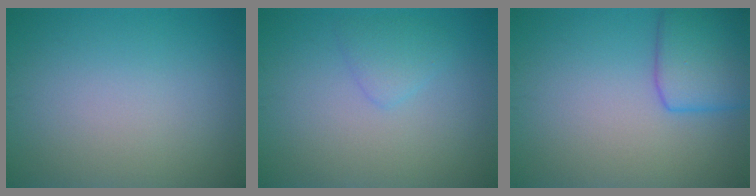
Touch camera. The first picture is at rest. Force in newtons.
{"total": 1.6, "press": 1.6, "slide": 0.1}
{"total": 5.0, "press": 5.0, "slide": 0.3}